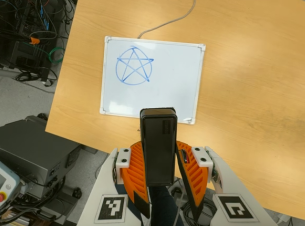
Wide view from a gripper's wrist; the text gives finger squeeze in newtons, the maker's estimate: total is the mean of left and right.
{"total": 5.8, "left": 5.5, "right": 6.0}